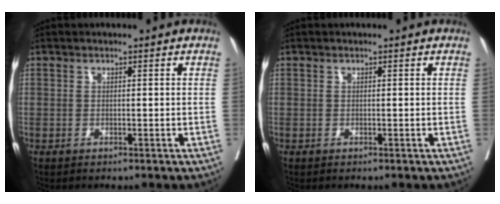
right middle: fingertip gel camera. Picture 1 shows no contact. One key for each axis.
{"total": 0.0}